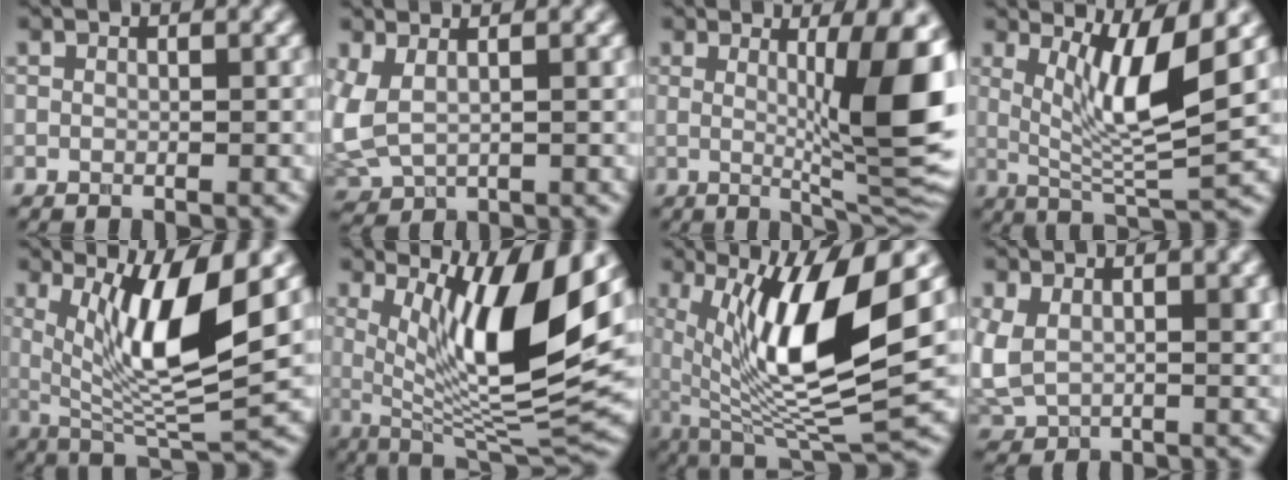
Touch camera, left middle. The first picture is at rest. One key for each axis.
{"total": 3.3, "fx": 1.1, "fy": 1.6, "fz": 2.6, "tx": -0.081, "ty": -0.005, "tz": 0.033}
{"total": 10.7, "fx": 1.2, "fy": 2.2, "fz": 10.4, "tx": -0.133, "ty": -0.017, "tz": 0.031}
{"total": 7.0, "fx": 1.9, "fy": 1.3, "fz": 6.6, "tx": -0.118, "ty": -0.013, "tz": 0.045}
{"total": 9.3, "fx": 2.2, "fy": 2.2, "fz": 8.8, "tx": -0.147, "ty": -0.017, "tz": 0.051}
{"total": 11.9, "fx": 3.5, "fy": 3.0, "fz": 11.0, "tx": -0.170, "ty": -0.010, "tz": 0.073}
{"total": 11.7, "fx": 2.3, "fy": 3.1, "fz": 11.0, "tx": -0.198, "ty": -0.012, "tz": 0.055}
{"total": 5.4, "fx": 1.6, "fy": 3.2, "fz": 4.0, "tx": -0.104, "ty": -0.013, "tz": 0.045}